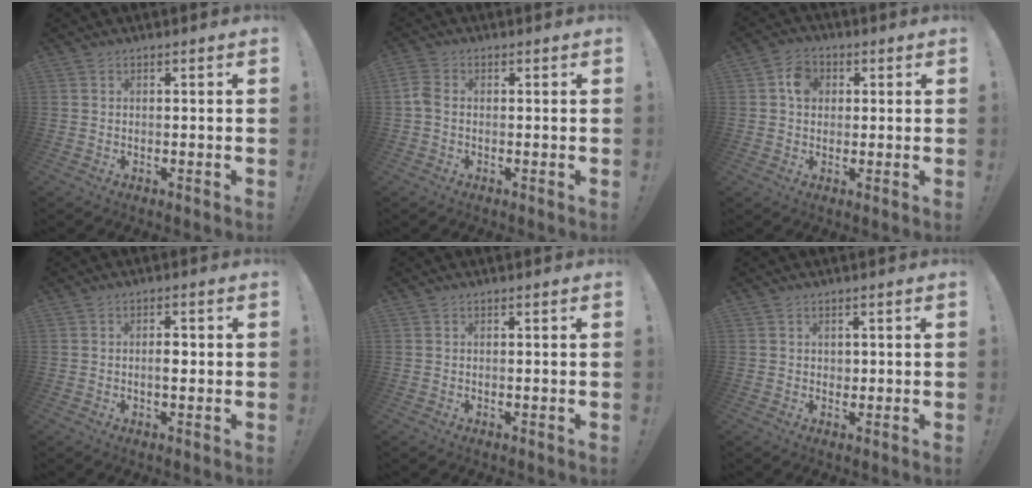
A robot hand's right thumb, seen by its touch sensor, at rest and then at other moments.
{"total": 4.0, "force": [-0.2, 2.7, 2.9], "torque": [-0.072, 0.010, -0.003]}
{"total": 6.0, "force": [1.4, 4.9, 3.3], "torque": [-0.042, 0.004, 0.024]}
{"total": 3.0, "force": [-0.2, 1.5, 2.6], "torque": [-0.030, 0.001, -0.010]}
{"total": 0.0}
{"total": 1.5, "force": [0.5, 1.4, 0.1], "torque": [0.001, 0.001, 0.009]}